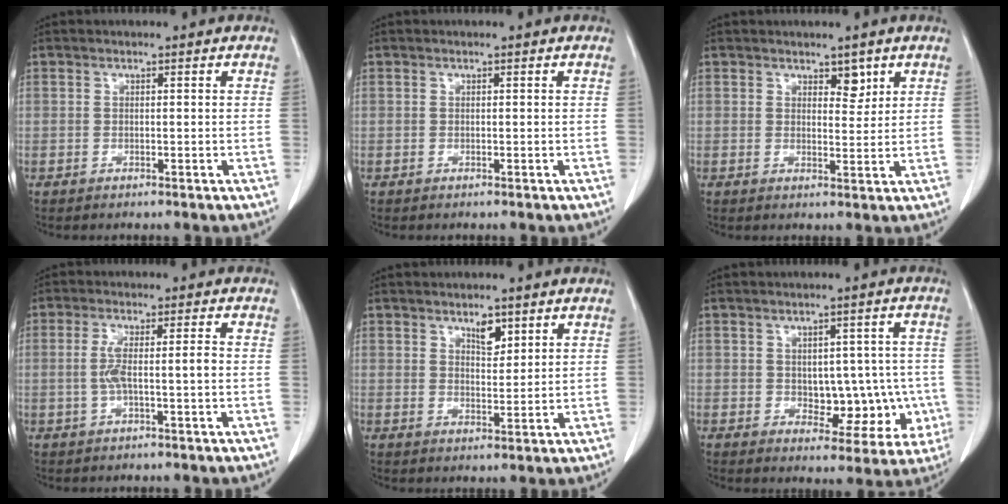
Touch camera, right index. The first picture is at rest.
{"total": 0.0}
{"total": 2.7, "force": [1.7, 1.4, 1.5], "torque": [-0.017, -0.007, 0.028]}
{"total": 4.6, "force": [-0.6, 0.4, 4.6], "torque": [-0.096, 0.011, -0.009]}
{"total": 3.2, "force": [2.1, 1.3, 2.0], "torque": [-0.034, -0.006, 0.037]}
{"total": 9.2, "force": [-1.3, 5.7, 7.1], "torque": [-0.065, 0.021, -0.001]}